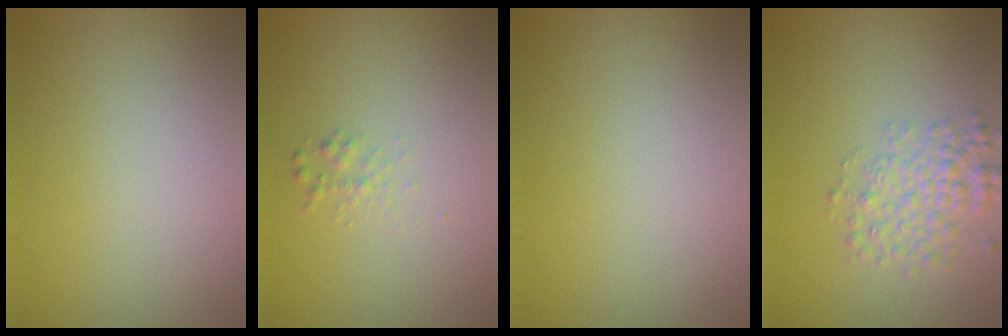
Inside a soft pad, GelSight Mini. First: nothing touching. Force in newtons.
{"total": 0.9, "press": 0.9, "slide": 0.1}
{"total": 0.0}
{"total": 3.2, "press": 3.2, "slide": 0.1}